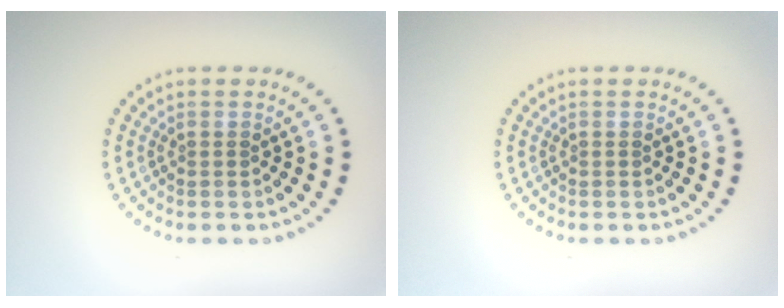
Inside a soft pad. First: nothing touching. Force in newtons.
{"total": 0.0}